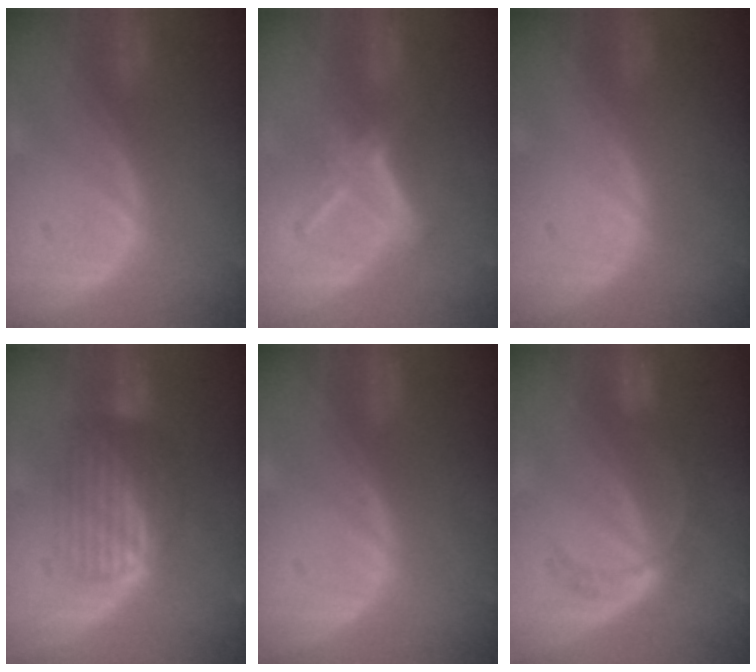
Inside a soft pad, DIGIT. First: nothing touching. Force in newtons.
{"total": 6.0, "press": 5.2, "slide": 3.1}
{"total": 0.0}
{"total": 6.5, "press": 6.3, "slide": 1.7}
{"total": 0.0}
{"total": 5.4, "press": 4.7, "slide": 2.6}